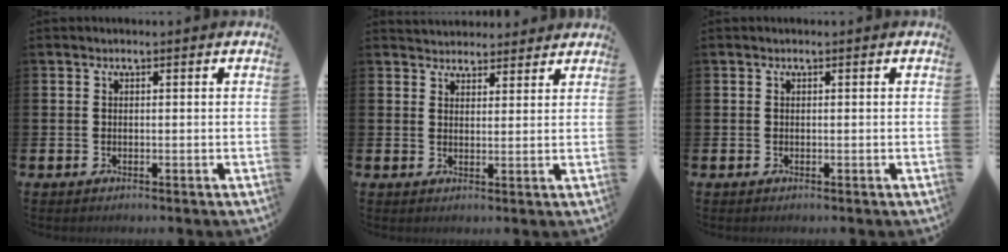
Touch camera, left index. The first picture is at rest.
{"total": 3.4, "force": [3.2, 1.1, -0.3], "torque": [-0.004, -0.013, 0.060]}
{"total": 0.0}